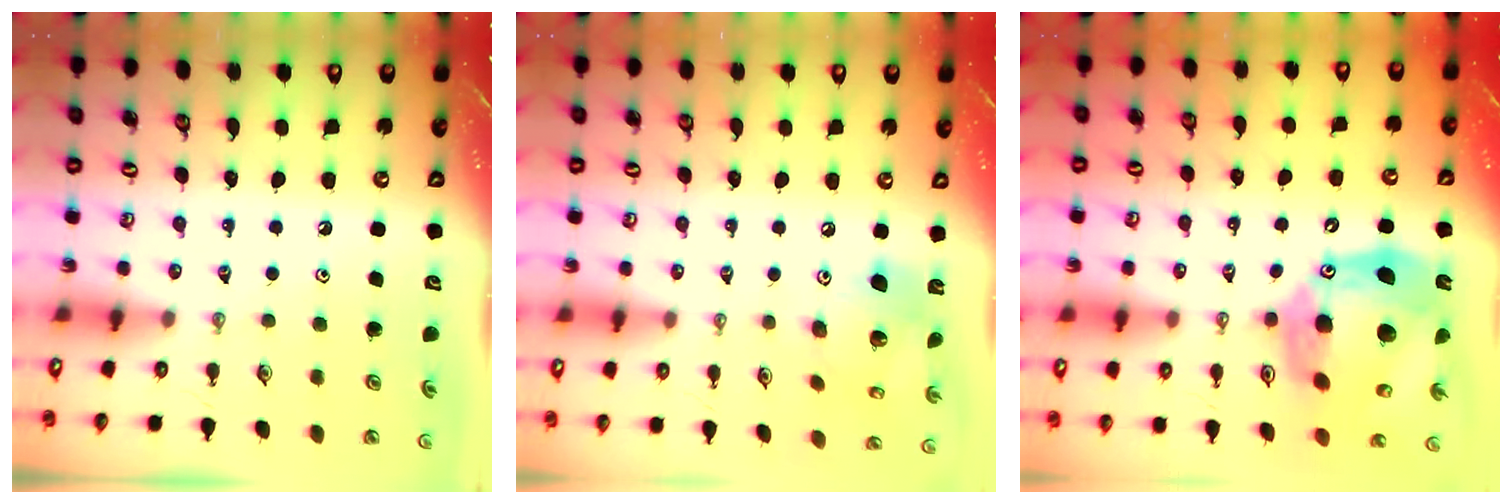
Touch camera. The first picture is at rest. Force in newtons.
{"total": 13.8, "press": 13.6, "slide": 1.8}
{"total": 23.3, "press": 23.2, "slide": 2.2}